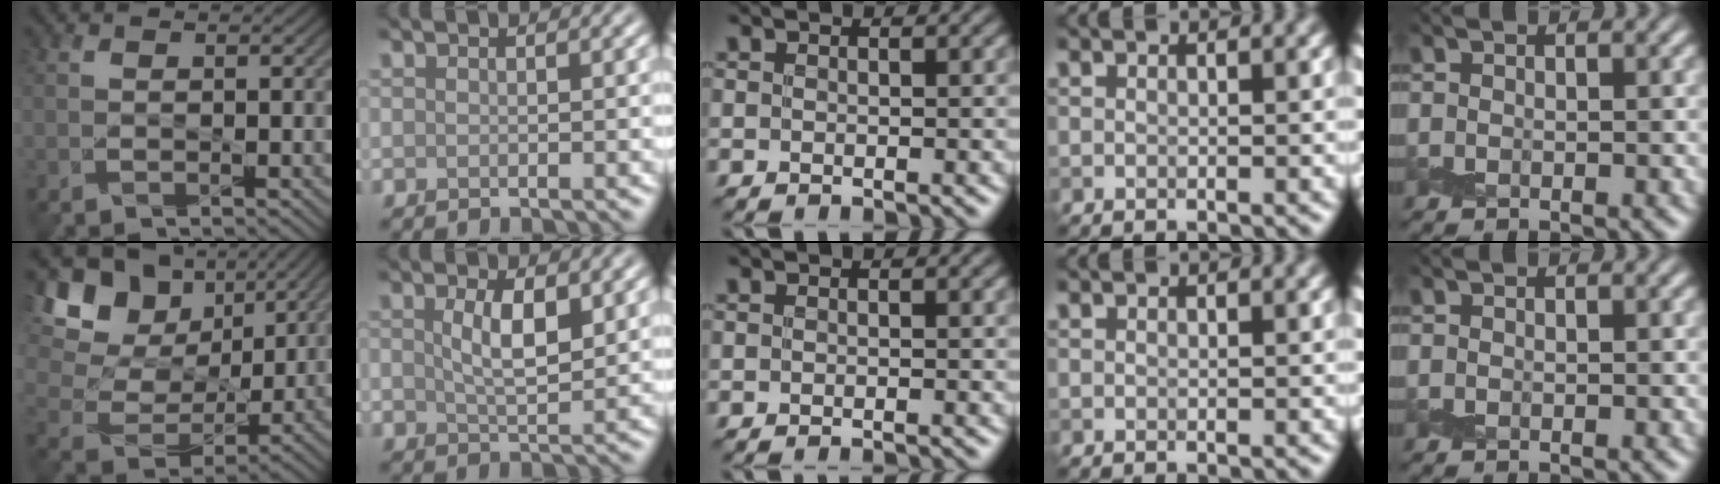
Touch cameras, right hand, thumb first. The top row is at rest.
{"thumb": {"total": 13.1, "force": [5.6, 9.3, 7.4], "torque": [-0.178, 0.020, 0.096]}, "index": {"total": 3.7, "force": [0.8, 1.8, 3.1], "torque": [-0.068, -0.003, 0.018]}, "middle": {"total": 1.0, "force": [-0.9, 0.2, 0.5], "torque": [0.003, -0.001, -0.013]}}